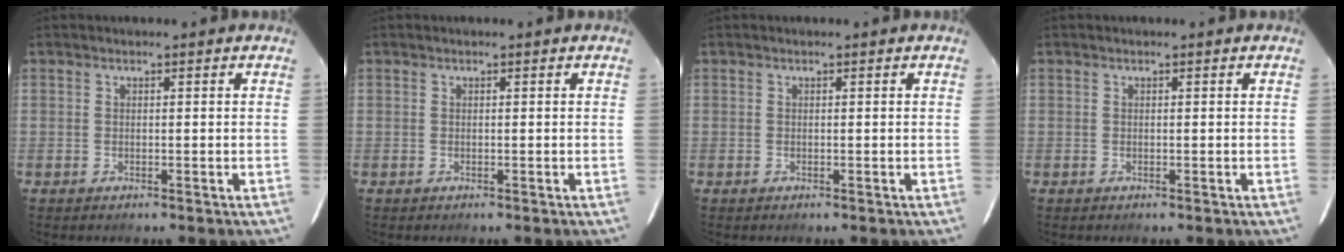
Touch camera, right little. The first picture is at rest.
{"total": 0.0}
{"total": 0.0}
{"total": 0.0}